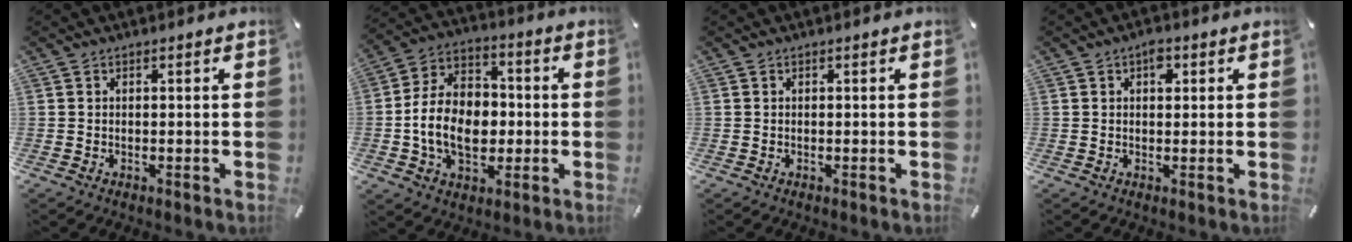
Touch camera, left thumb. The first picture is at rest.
{"total": 13.3, "force": [-2.5, 9.8, 8.6], "torque": [-0.189, 0.017, -0.045]}
{"total": 0.0}
{"total": 2.6, "force": [0.9, 1.7, 1.8], "torque": [-0.014, -0.002, 0.008]}